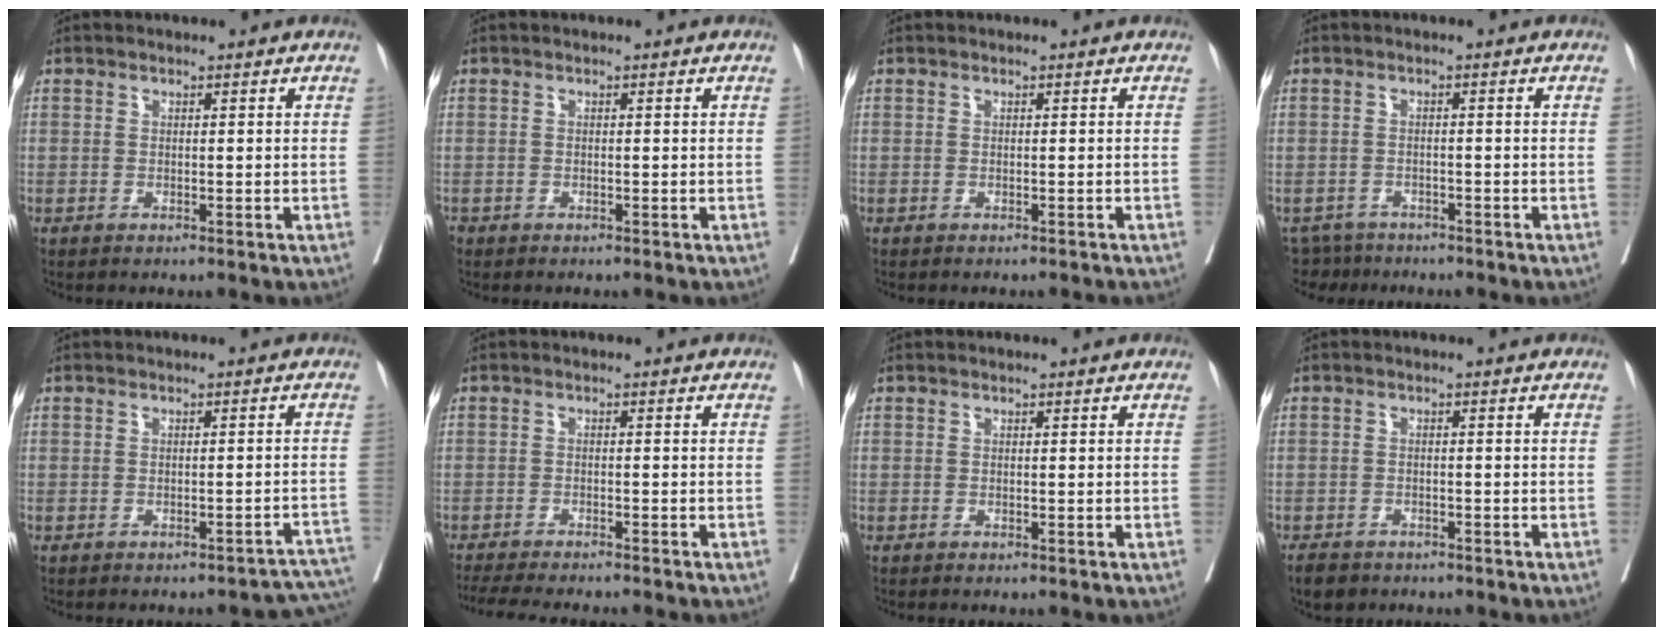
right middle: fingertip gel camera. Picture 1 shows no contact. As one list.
[{"total": 0.7, "force": [-0.5, 0.4, 0.1], "torque": [-0.007, 0.001, -0.011]}, {"total": 1.1, "force": [-1.0, 0.1, 0.3], "torque": [-0.007, -0.001, -0.015]}, {"total": 4.2, "force": [-3.7, 1.8, -0.7], "torque": [0.016, -0.002, -0.061]}, {"total": 5.8, "force": [-5.4, 1.8, 1.2], "torque": [0.014, 0.017, -0.052]}, {"total": 10.4, "force": [-9.3, 0.7, 4.6], "torque": [-0.057, -0.017, -0.133]}, {"total": 0.0}, {"total": 3.6, "force": [-2.8, 2.0, 1.0], "torque": [-0.018, -0.002, -0.040]}]